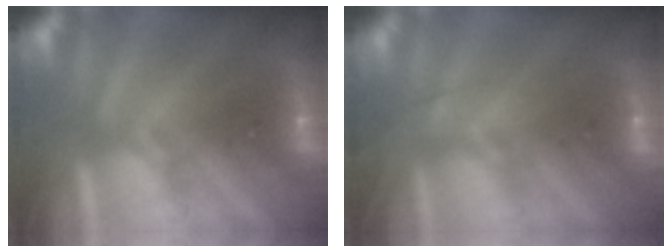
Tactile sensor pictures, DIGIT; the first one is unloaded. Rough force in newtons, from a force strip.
{"total": 2.6}